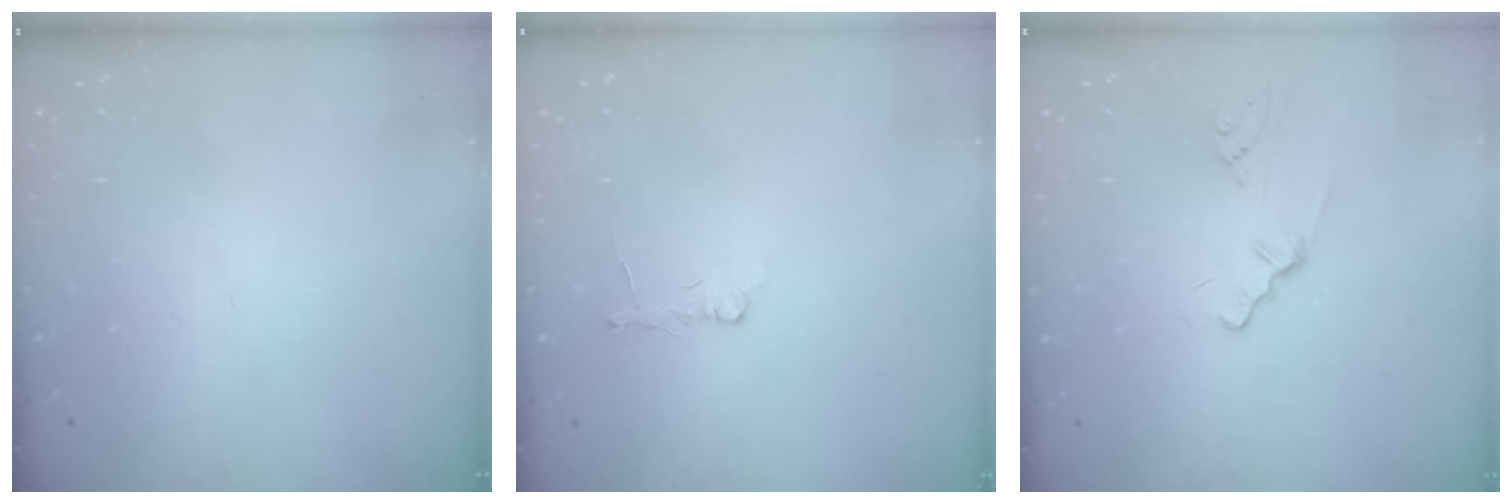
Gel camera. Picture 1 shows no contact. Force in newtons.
{"total": 2.7, "press": 2.7, "slide": 0.4}
{"total": 0.8, "press": 0.8, "slide": 0.2}